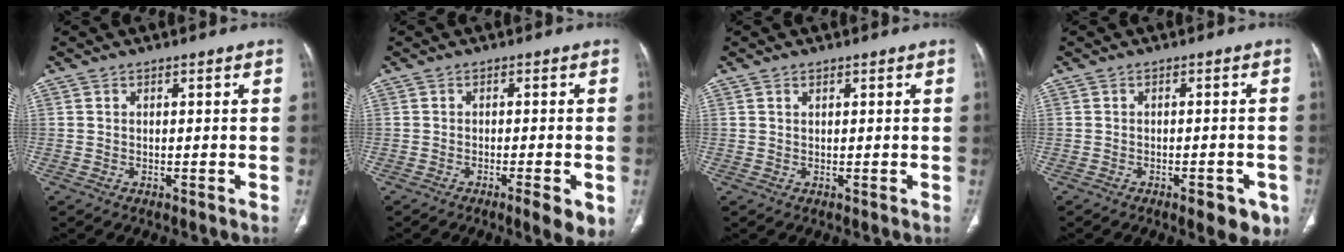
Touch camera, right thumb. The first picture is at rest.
{"total": 5.5, "force": [-2.3, 1.0, 4.9], "torque": [-0.072, -0.005, -0.031]}
{"total": 0.6, "force": [0.4, 0.3, 0.3], "torque": [-0.006, -0.001, 0.008]}
{"total": 6.1, "force": [-3.3, 2.5, 4.5], "torque": [-0.040, 0.009, -0.038]}